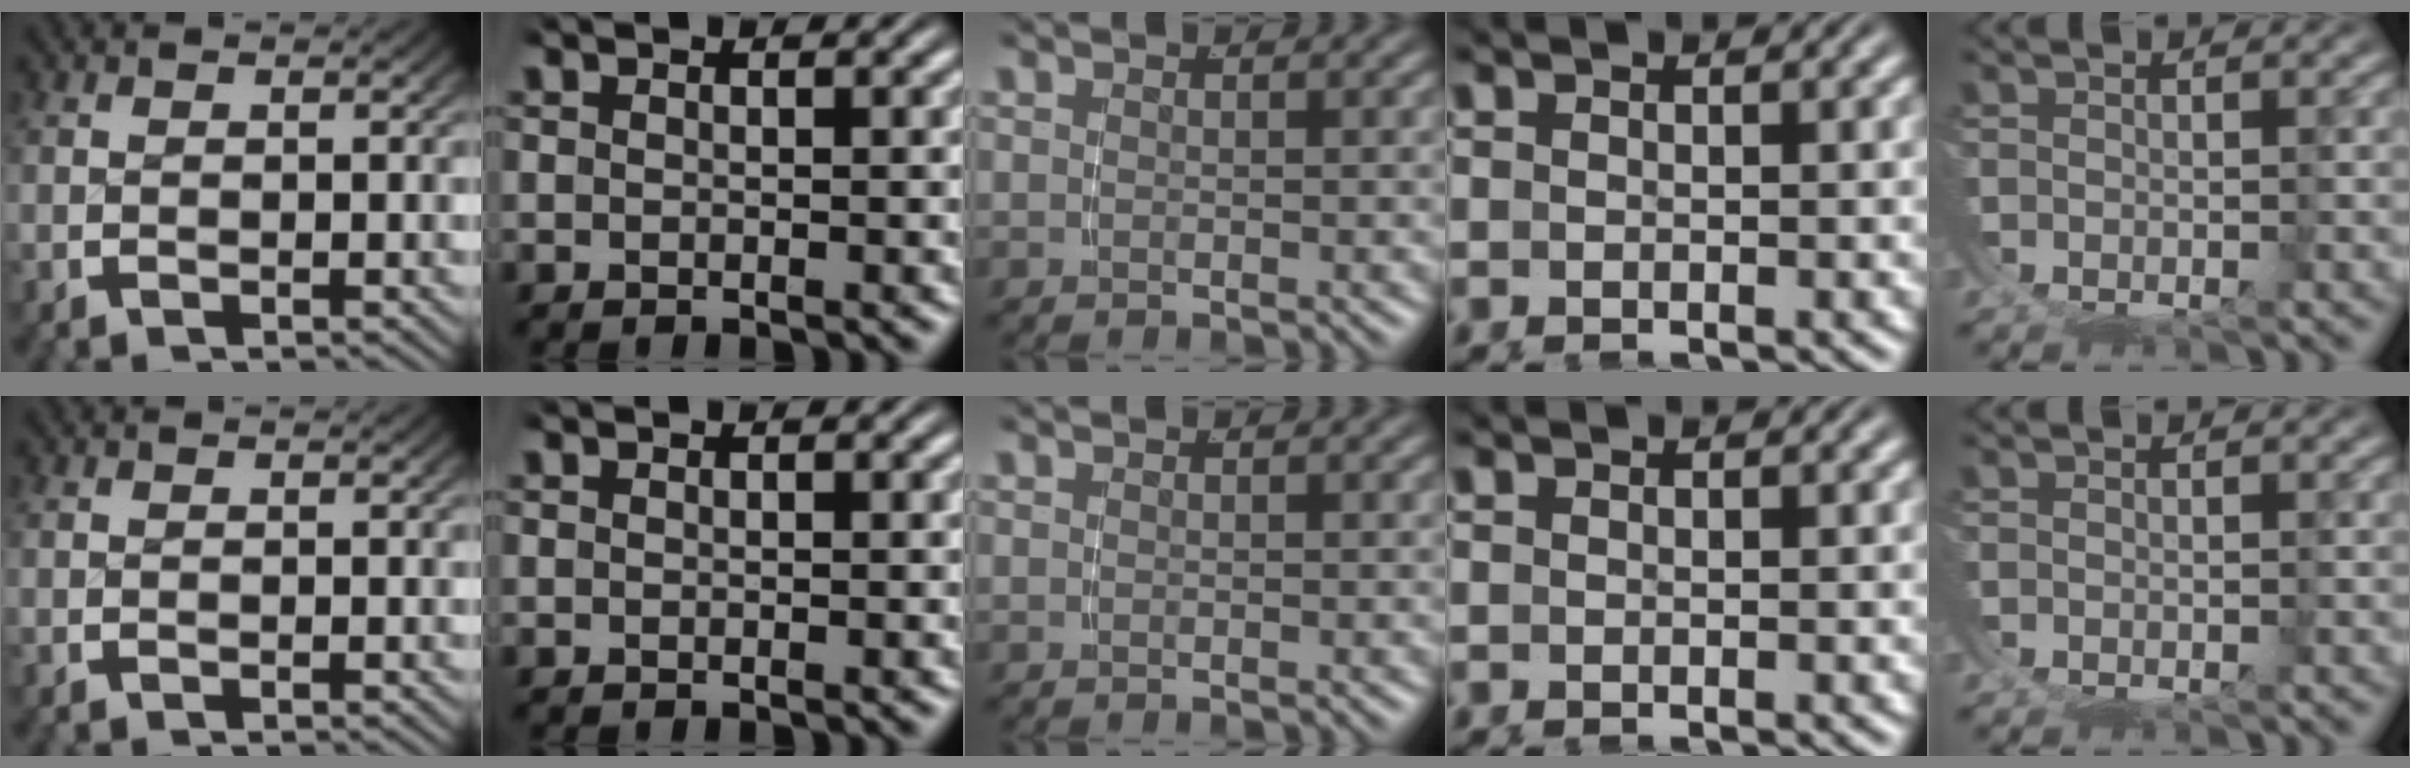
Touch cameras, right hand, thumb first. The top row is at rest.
{}